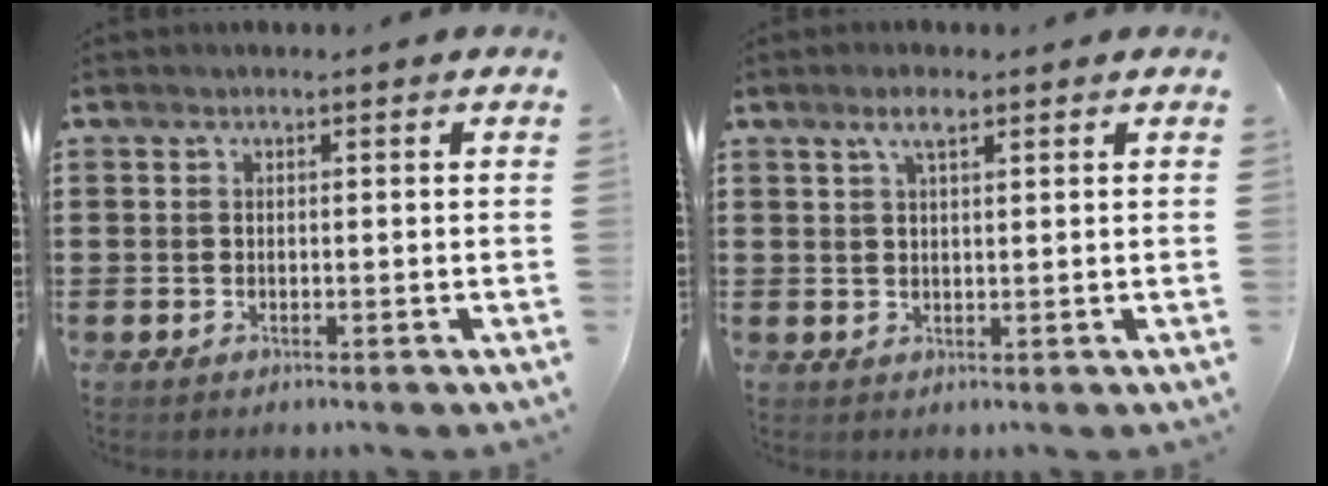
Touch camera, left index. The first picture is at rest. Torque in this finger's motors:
{"motor_torque": [1.12, 1.02, 0.45, 0.10]}